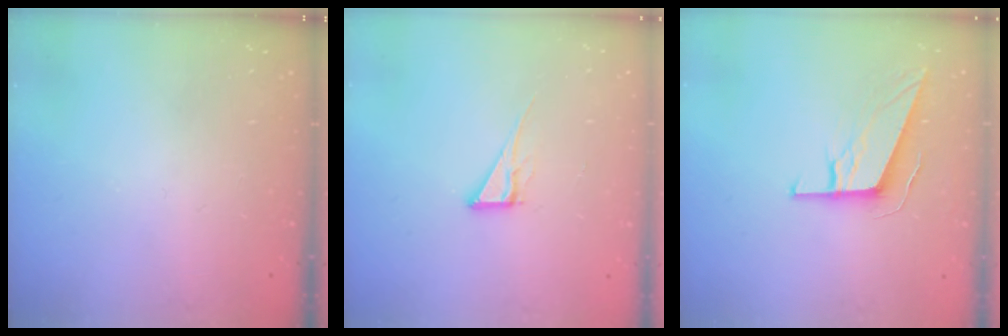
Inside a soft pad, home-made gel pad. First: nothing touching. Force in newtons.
{"total": 6.8, "press": 6.8, "slide": 0.2}
{"total": 11.2, "press": 11.0, "slide": 2.4}